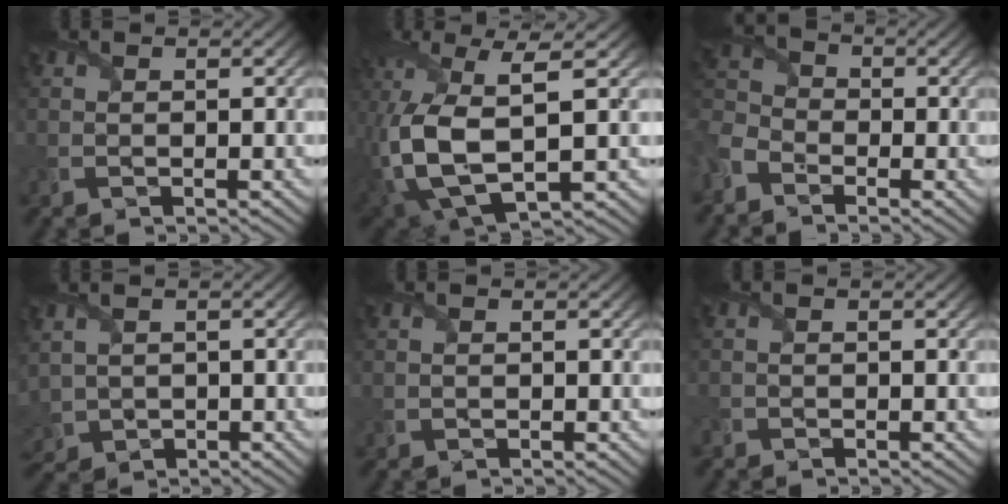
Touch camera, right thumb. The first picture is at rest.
{"total": 12.8, "force": [-0.5, 5.3, 11.6], "torque": [-0.275, -0.012, -0.006]}
{"total": 5.4, "force": [-3.6, 3.3, 2.3], "torque": [-0.073, -0.011, -0.089]}
{"total": 3.5, "force": [0.1, 2.9, 1.9], "torque": [-0.071, -0.020, 0.005]}
{"total": 0.6, "force": [0.0, 0.5, 0.3], "torque": [-0.007, -0.001, -0.001]}
{"total": 0.6, "force": [-0.5, 0.3, -0.1], "torque": [0.004, -0.004, -0.008]}